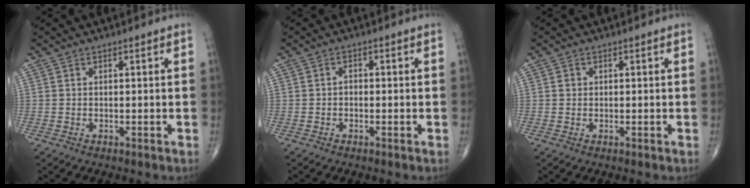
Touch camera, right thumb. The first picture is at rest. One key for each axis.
{"total": 1.3, "fx": -0.3, "fy": 1.0, "fz": 0.8, "tx": -0.007, "ty": 0.006, "tz": -0.008}
{"total": 0.9, "fx": 0.1, "fy": 0.8, "fz": 0.3, "tx": -0.001, "ty": 0.002, "tz": 0.002}